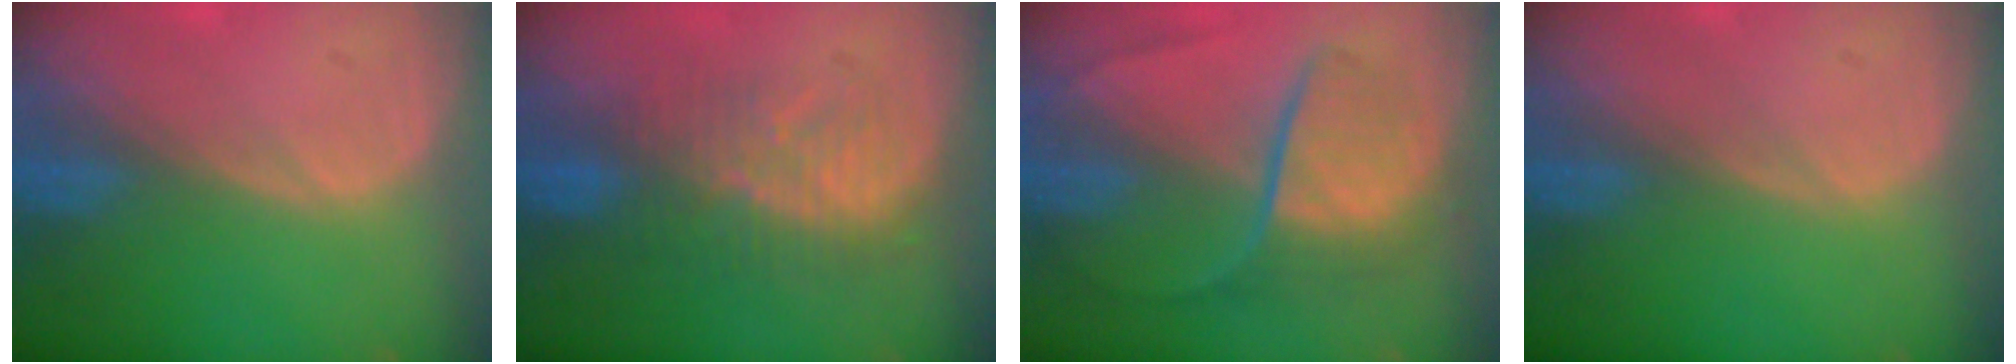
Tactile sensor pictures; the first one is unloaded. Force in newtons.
{"total": 8.0, "press": 7.8, "slide": 1.5}
{"total": 8.9, "press": 7.6, "slide": 4.5}
{"total": 0.0}